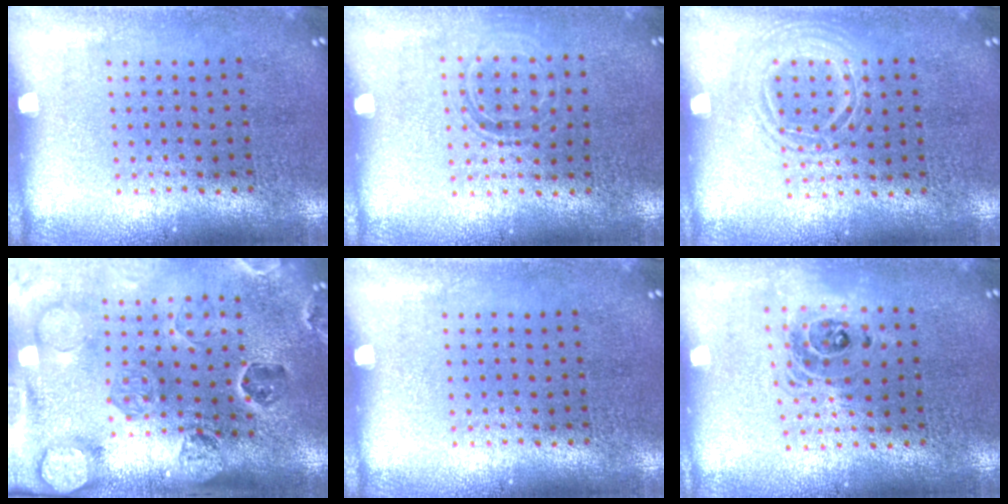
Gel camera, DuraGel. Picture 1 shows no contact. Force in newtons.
{"total": 1.1, "press": 1.0, "slide": 0.4}
{"total": 1.2, "press": 1.1, "slide": 0.3}
{"total": 2.8, "press": 2.7, "slide": 0.7}
{"total": 0.0}
{"total": 1.5, "press": 1.3, "slide": 0.9}